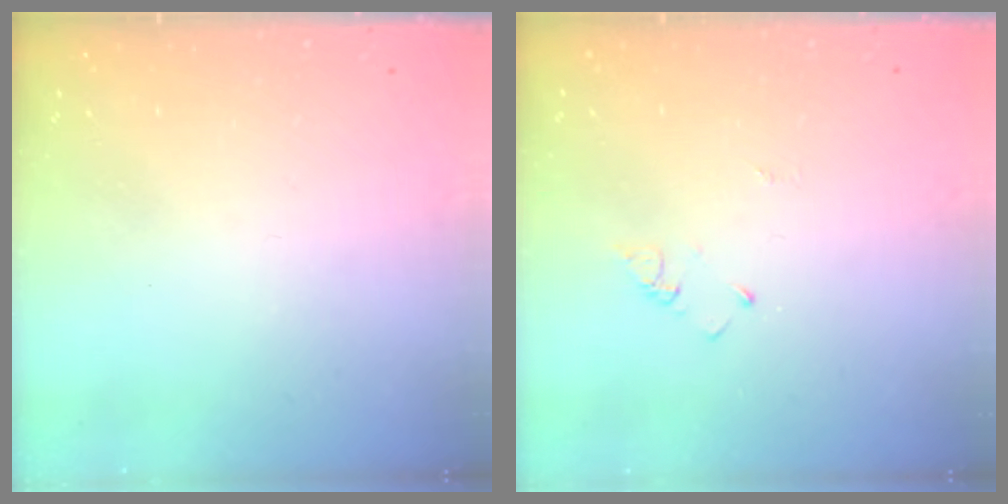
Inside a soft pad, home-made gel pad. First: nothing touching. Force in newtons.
{"total": 2.0, "press": 2.0, "slide": 0.3}